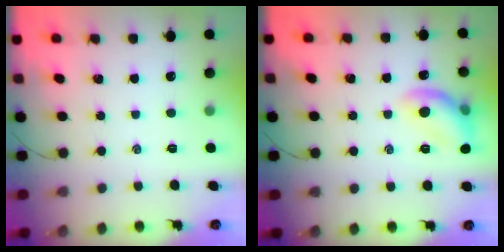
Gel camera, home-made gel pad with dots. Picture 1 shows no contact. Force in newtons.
{"total": 10.3, "press": 10.3, "slide": 0.1}